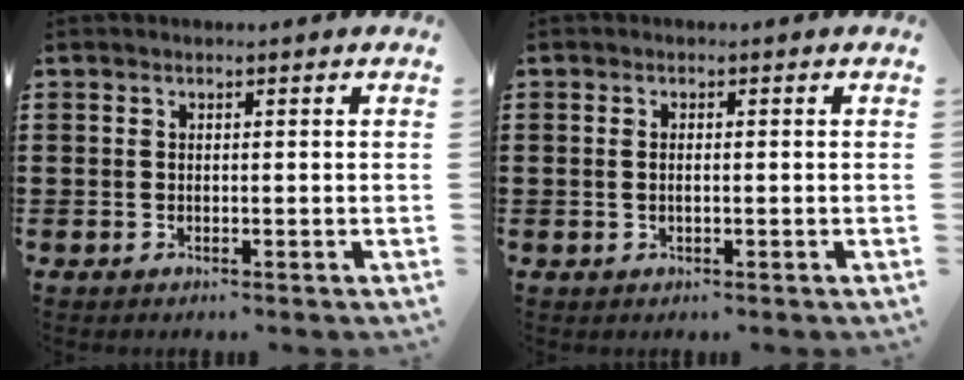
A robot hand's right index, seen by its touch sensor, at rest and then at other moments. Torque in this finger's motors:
{"motor_torque": [-0.57, 1.57, -0.06, -0.01]}